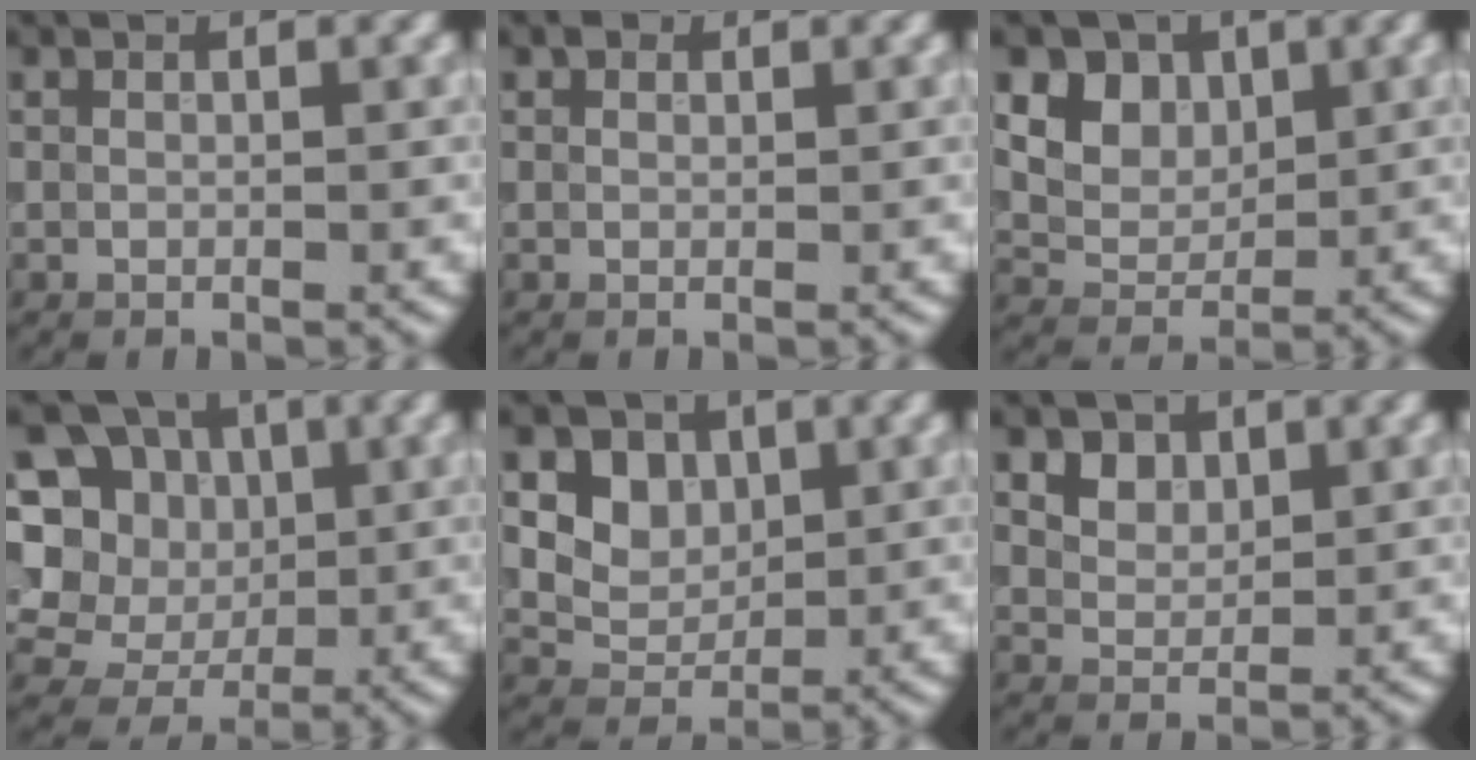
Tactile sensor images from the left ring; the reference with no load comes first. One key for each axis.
{"total": 0.6, "fx": 0.5, "fy": 0.4, "fz": 0.2, "tx": -0.002, "ty": -0.001, "tz": 0.001}
{"total": 9.5, "fx": 4.7, "fy": 7.3, "fz": 3.9, "tx": -0.083, "ty": 0.022, "tz": 0.075}
{"total": 11.5, "fx": 1.7, "fy": 10.3, "fz": 5.0, "tx": -0.133, "ty": 0.047, "tz": -0.004}
{"total": 6.6, "fx": 3.0, "fy": 5.2, "fz": 2.8, "tx": -0.058, "ty": 0.007, "tz": 0.057}
{"total": 4.2, "fx": 2.9, "fy": 2.6, "fz": 1.7, "tx": -0.053, "ty": 0.005, "tz": 0.048}